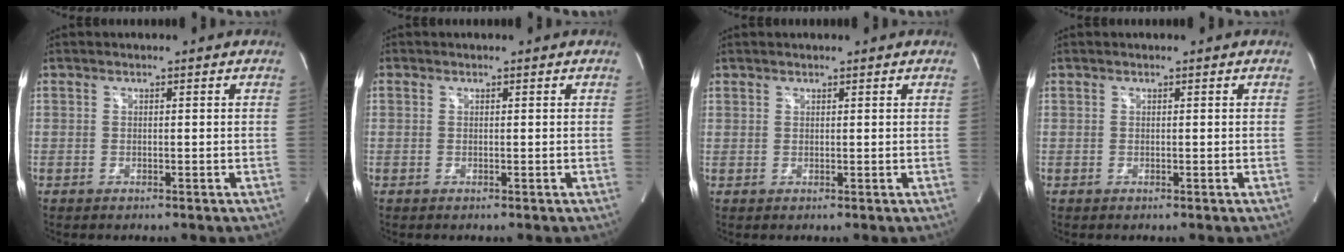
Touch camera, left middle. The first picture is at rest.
{"total": 0.0}
{"total": 0.9, "force": [0.6, 0.6, 0.0], "torque": [0.004, 0.003, 0.009]}
{"total": 0.0}